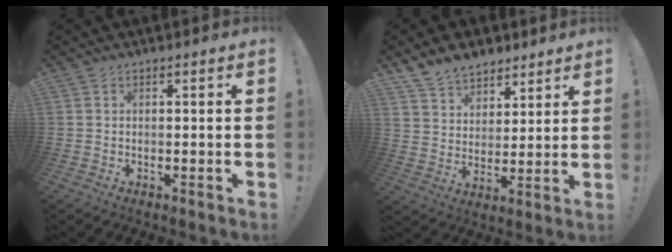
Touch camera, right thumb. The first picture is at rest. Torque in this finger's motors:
{"motor_torque": [0.26, 0.32, 0.13, 0.13, 0.00]}